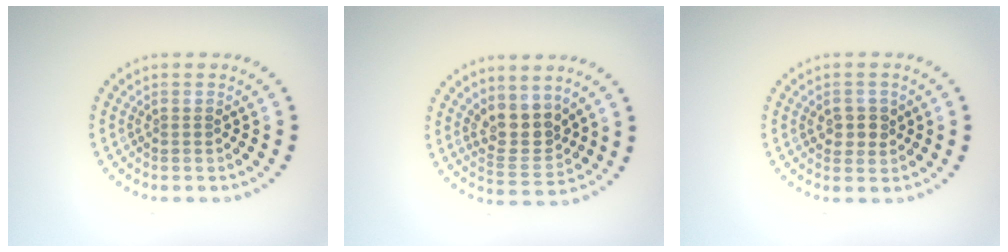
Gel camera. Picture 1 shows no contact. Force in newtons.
{"total": 3.5, "press": 3.1, "slide": 1.6}
{"total": 2.2, "press": 2.1, "slide": 0.7}